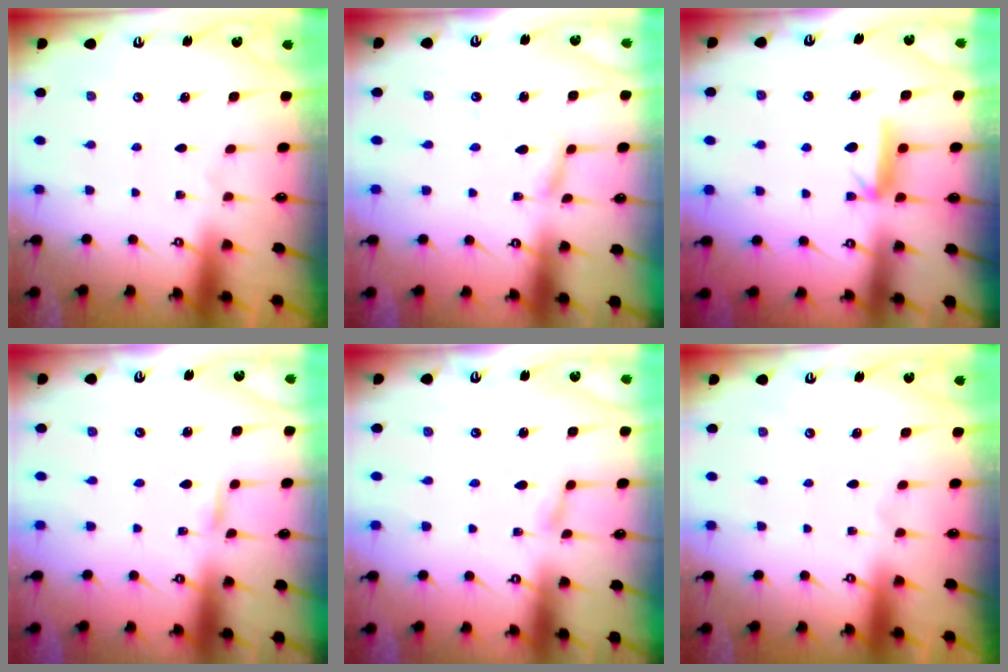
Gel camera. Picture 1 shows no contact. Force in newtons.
{"total": 2.9, "press": 2.9, "slide": 0.2}
{"total": 7.2, "press": 7.2, "slide": 0.8}
{"total": 1.6, "press": 1.6, "slide": 0.1}
{"total": 2.0, "press": 1.9, "slide": 0.3}
{"total": 0.0}